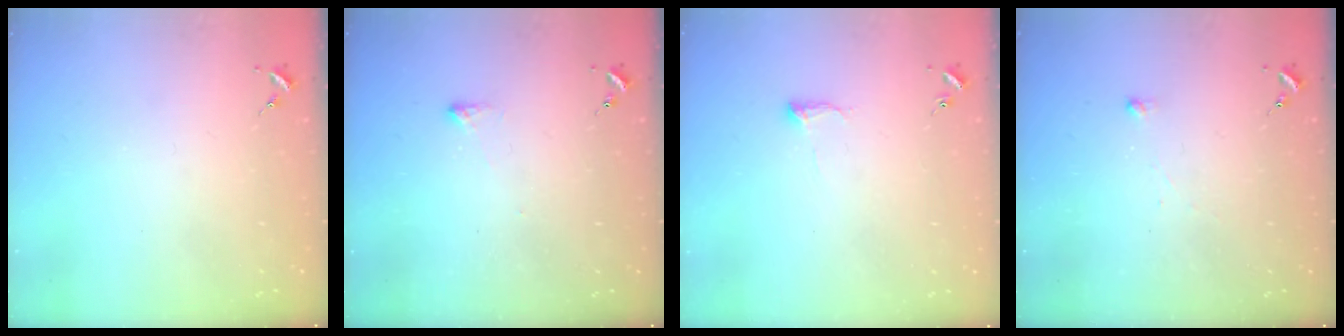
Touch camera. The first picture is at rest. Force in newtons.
{"total": 2.4, "press": 2.4, "slide": 0.5}
{"total": 5.9, "press": 5.9, "slide": 1.0}
{"total": 2.5, "press": 2.5, "slide": 0.5}